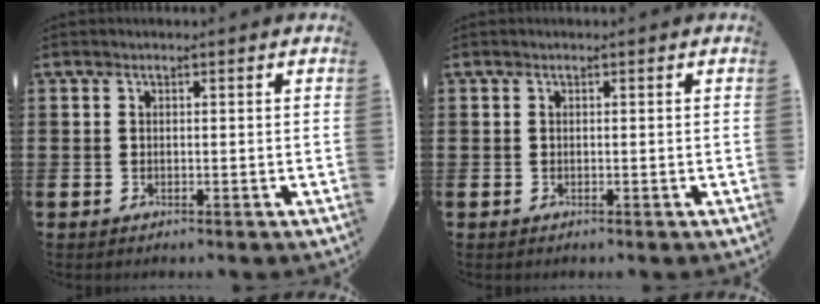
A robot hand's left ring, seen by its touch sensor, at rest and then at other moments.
{"total": 0.0}